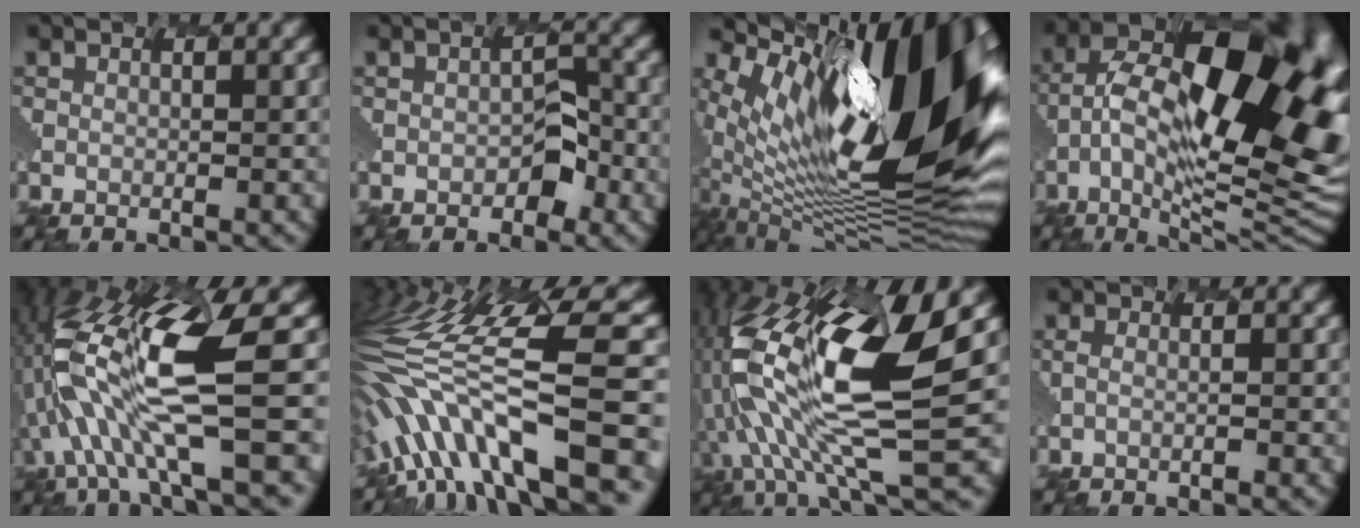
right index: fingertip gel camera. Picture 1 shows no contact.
{"total": 1.6, "force": [-1.0, 1.2, 0.2], "torque": [-0.014, 0.009, -0.026]}
{"total": 16.1, "force": [5.5, 6.3, 13.8], "torque": [-0.240, 0.028, 0.067]}
{"total": 16.3, "force": [1.1, 8.0, 14.2], "torque": [-0.243, 0.035, 0.008]}
{"total": 10.1, "force": [-0.6, 2.6, 9.8], "torque": [-0.216, 0.005, -0.014]}
{"total": 11.2, "force": [-2.7, 4.1, 10.1], "torque": [-0.204, 0.044, -0.063]}
{"total": 11.7, "force": [1.2, 3.9, 11.0], "torque": [-0.251, 0.002, 0.019]}
{"total": 0.6, "force": [-0.1, -0.2, -0.5], "torque": [0.007, 0.015, -0.017]}